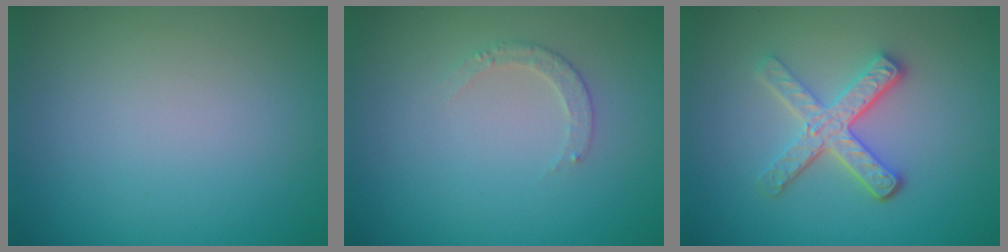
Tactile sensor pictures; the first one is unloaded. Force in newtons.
{"total": 1.5, "press": 1.5, "slide": 0.2}
{"total": 4.1, "press": 3.3, "slide": 2.4}